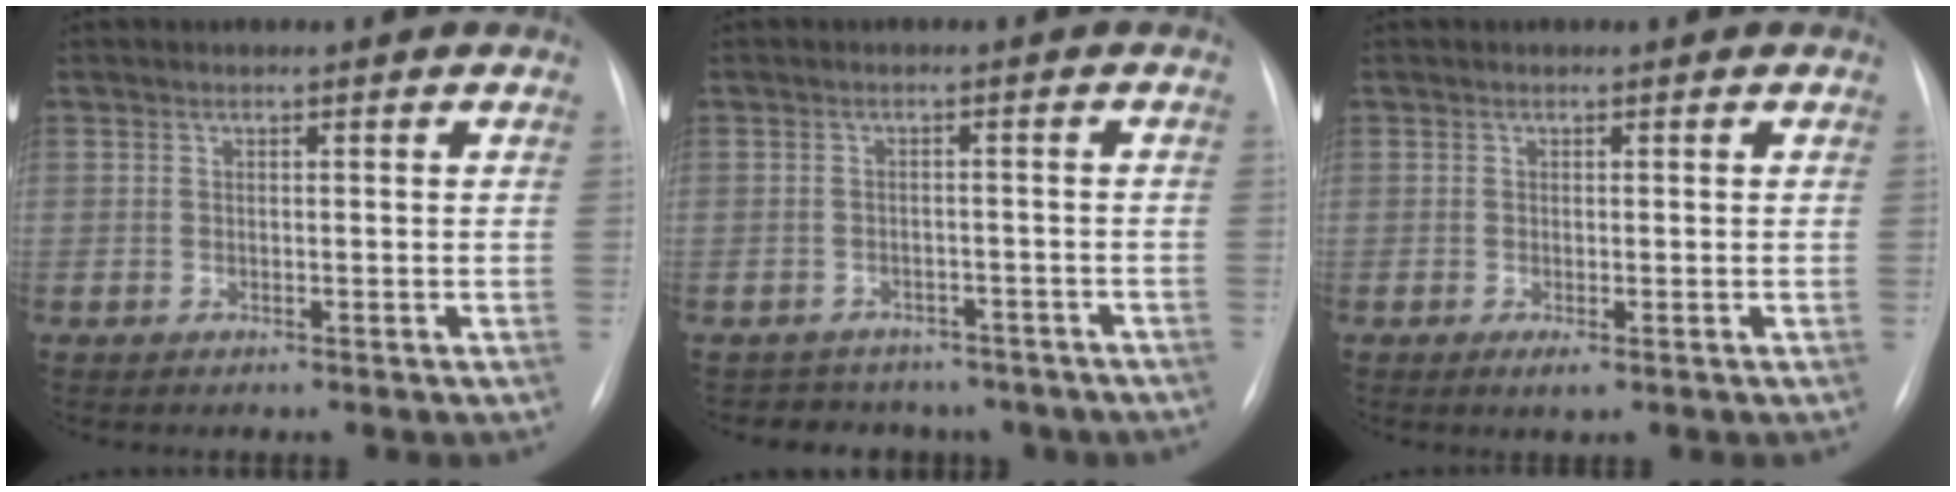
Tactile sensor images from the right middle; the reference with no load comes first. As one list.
[{"total": 9.3, "force": [-7.6, 5.2, 1.5], "torque": [-0.019, 0.024, -0.077]}, {"total": 1.2, "force": [-0.4, 0.2, 1.0], "torque": [-0.015, -0.003, -0.006]}]